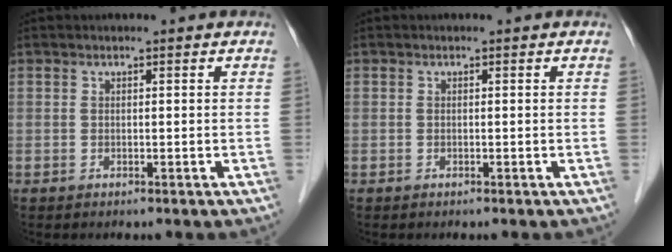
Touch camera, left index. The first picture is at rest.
{"total": 0.0}